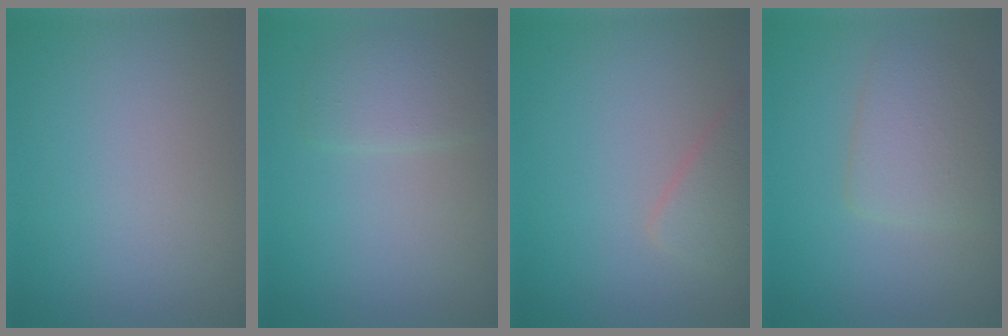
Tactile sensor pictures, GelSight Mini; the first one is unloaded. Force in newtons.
{"total": 2.3, "press": 2.2, "slide": 0.1}
{"total": 2.0, "press": 2.0, "slide": 0.1}
{"total": 3.3, "press": 3.3, "slide": 0.2}